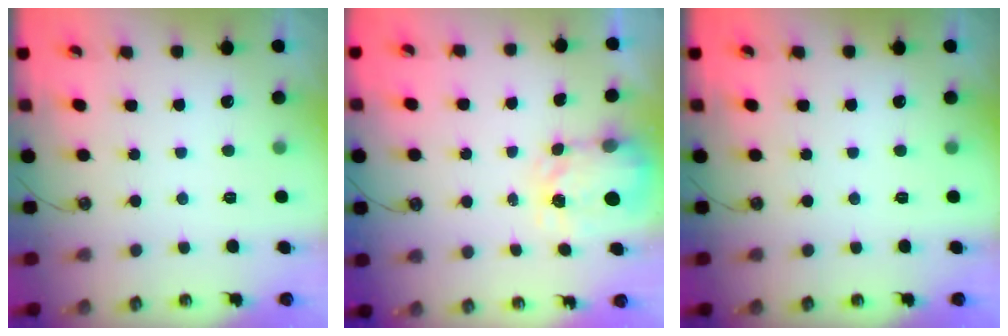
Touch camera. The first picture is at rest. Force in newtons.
{"total": 3.8, "press": 3.7, "slide": 0.5}
{"total": 0.0}